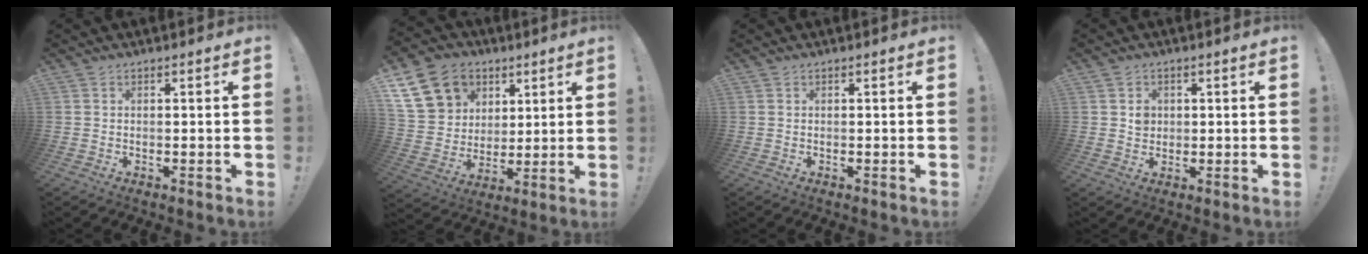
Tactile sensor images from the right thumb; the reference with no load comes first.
{"total": 17.7, "force": [7.7, 14.4, 6.8], "torque": [-0.104, -0.028, 0.174]}
{"total": 0.0}
{"total": 3.0, "force": [0.6, 2.7, 1.2], "torque": [-0.003, -0.004, 0.005]}